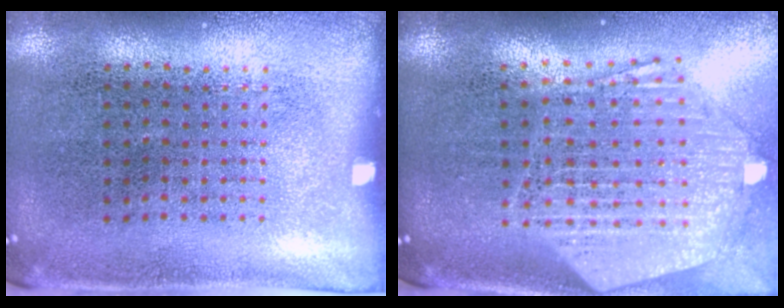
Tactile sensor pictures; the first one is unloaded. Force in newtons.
{"total": 2.7, "press": 2.2, "slide": 1.6}